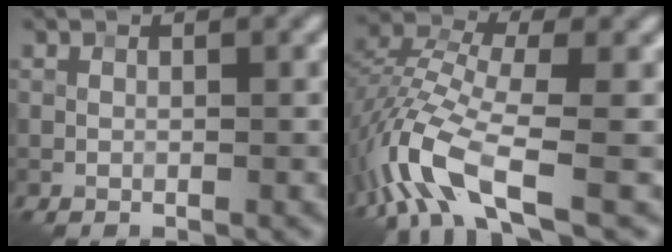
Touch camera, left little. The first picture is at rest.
{"total": 9.1, "force": [-4.6, 3.2, 7.1], "torque": [-0.161, 0.004, -0.102]}